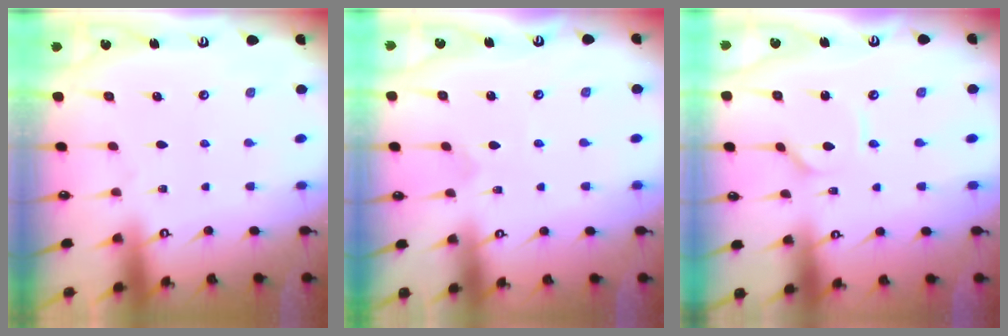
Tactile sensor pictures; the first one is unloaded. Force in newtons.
{"total": 1.8, "press": 1.8, "slide": 0.1}
{"total": 1.8, "press": 1.8, "slide": 0.2}